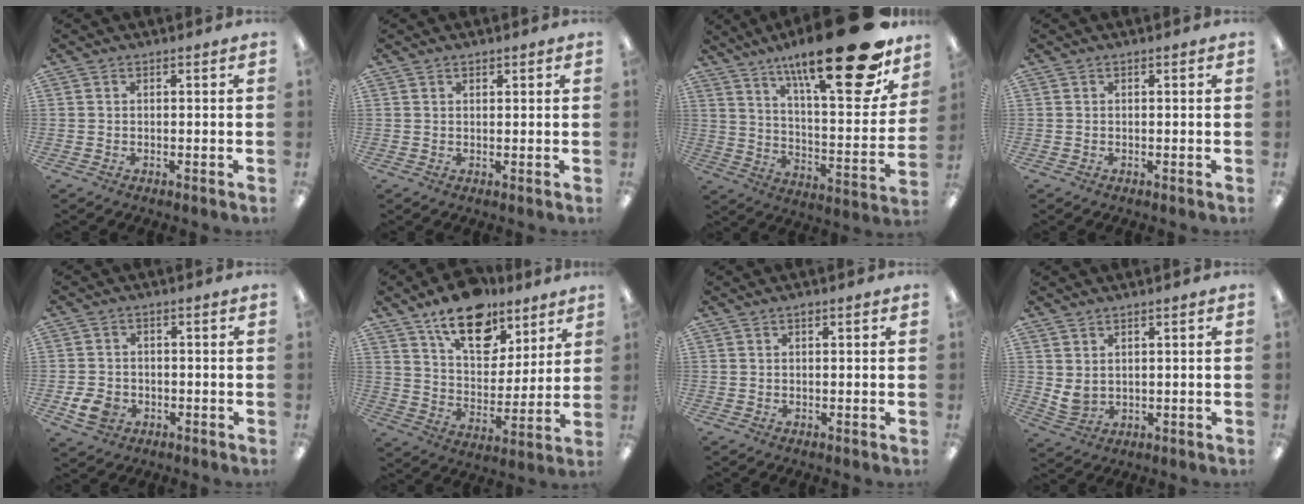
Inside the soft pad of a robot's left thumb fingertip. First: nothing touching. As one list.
[{"total": 0.9, "force": [0.8, 0.4, 0.2], "torque": [0.003, -0.002, 0.013]}, {"total": 27.8, "force": [17.9, 7.8, 19.7], "torque": [-0.290, -0.119, 0.285]}, {"total": 0.0}, {"total": 5.0, "force": [-2.2, 3.9, 2.3], "torque": [-0.054, 0.006, -0.039]}, {"total": 17.2, "force": [12.0, 9.2, 8.2], "torque": [-0.122, -0.069, 0.210]}, {"total": 0.9, "force": [0.5, 0.3, 0.7], "torque": [-0.016, 0.003, 0.008]}, {"total": 3.4, "force": [2.0, 2.1, 1.7], "torque": [-0.044, -0.011, 0.038]}]